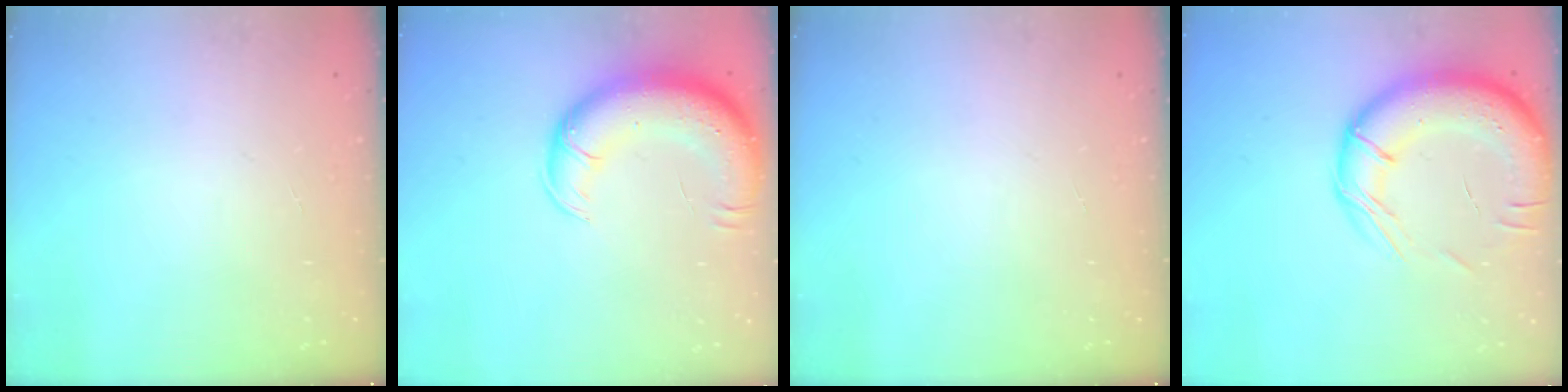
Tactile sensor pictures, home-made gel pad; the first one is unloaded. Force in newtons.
{"total": 15.7, "press": 15.3, "slide": 3.9}
{"total": 0.0}
{"total": 19.8, "press": 19.2, "slide": 4.8}